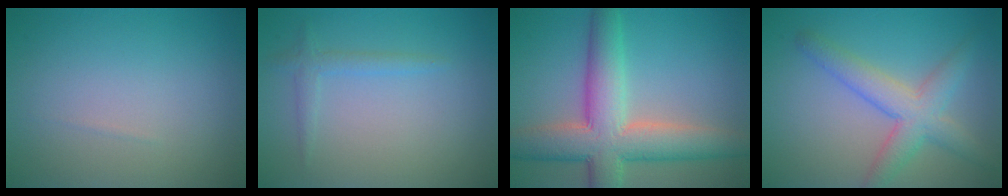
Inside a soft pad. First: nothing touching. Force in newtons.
{"total": 1.4, "press": 1.4, "slide": 0.1}
{"total": 8.7, "press": 8.7, "slide": 0.5}
{"total": 4.6, "press": 4.6, "slide": 0.1}